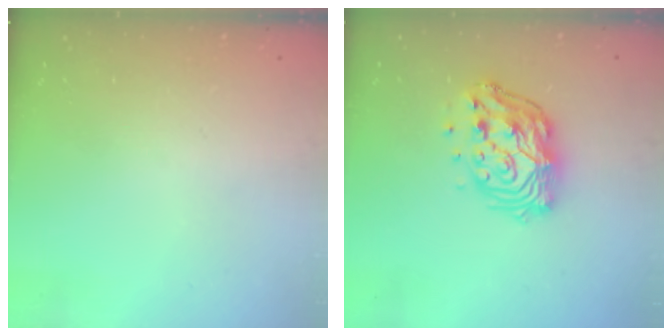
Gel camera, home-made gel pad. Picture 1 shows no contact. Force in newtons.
{"total": 13.4, "press": 13.3, "slide": 1.6}